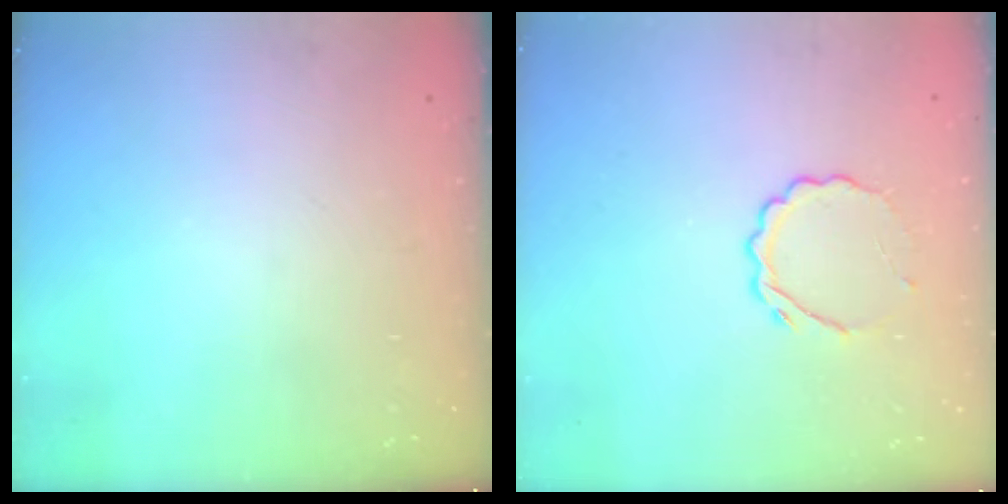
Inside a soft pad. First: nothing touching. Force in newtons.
{"total": 5.1, "press": 5.0, "slide": 1.0}